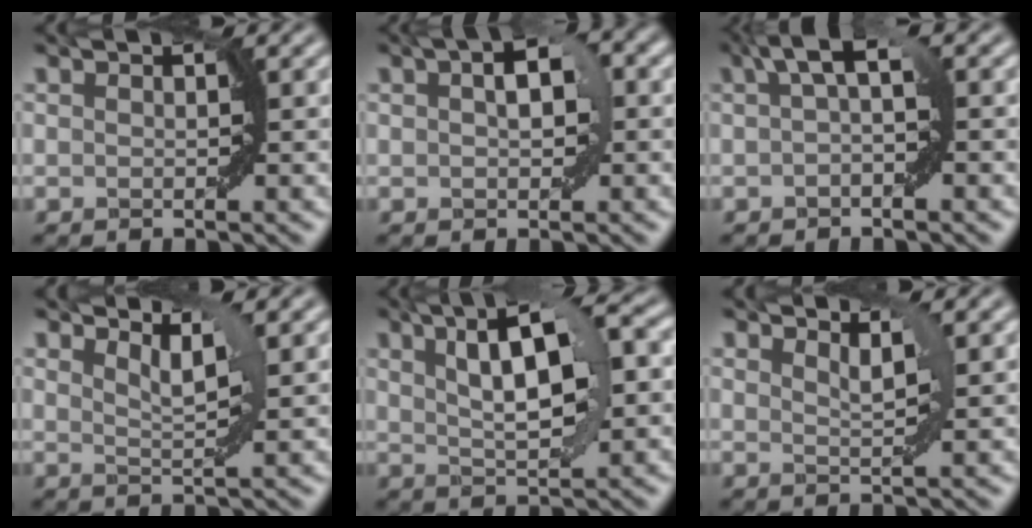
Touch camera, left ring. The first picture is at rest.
{"total": 3.5, "force": [0.8, 1.9, 2.8], "torque": [-0.038, 0.011, 0.013]}
{"total": 3.1, "force": [0.9, 0.7, 2.8], "torque": [-0.042, 0.010, 0.009]}
{"total": 2.3, "force": [1.8, 0.3, 1.4], "torque": [-0.018, -0.007, 0.032]}
{"total": 7.9, "force": [2.4, 2.6, 7.1], "torque": [-0.113, 0.015, 0.038]}
{"total": 1.6, "force": [1.3, 0.1, 0.8], "torque": [-0.008, -0.002, 0.022]}